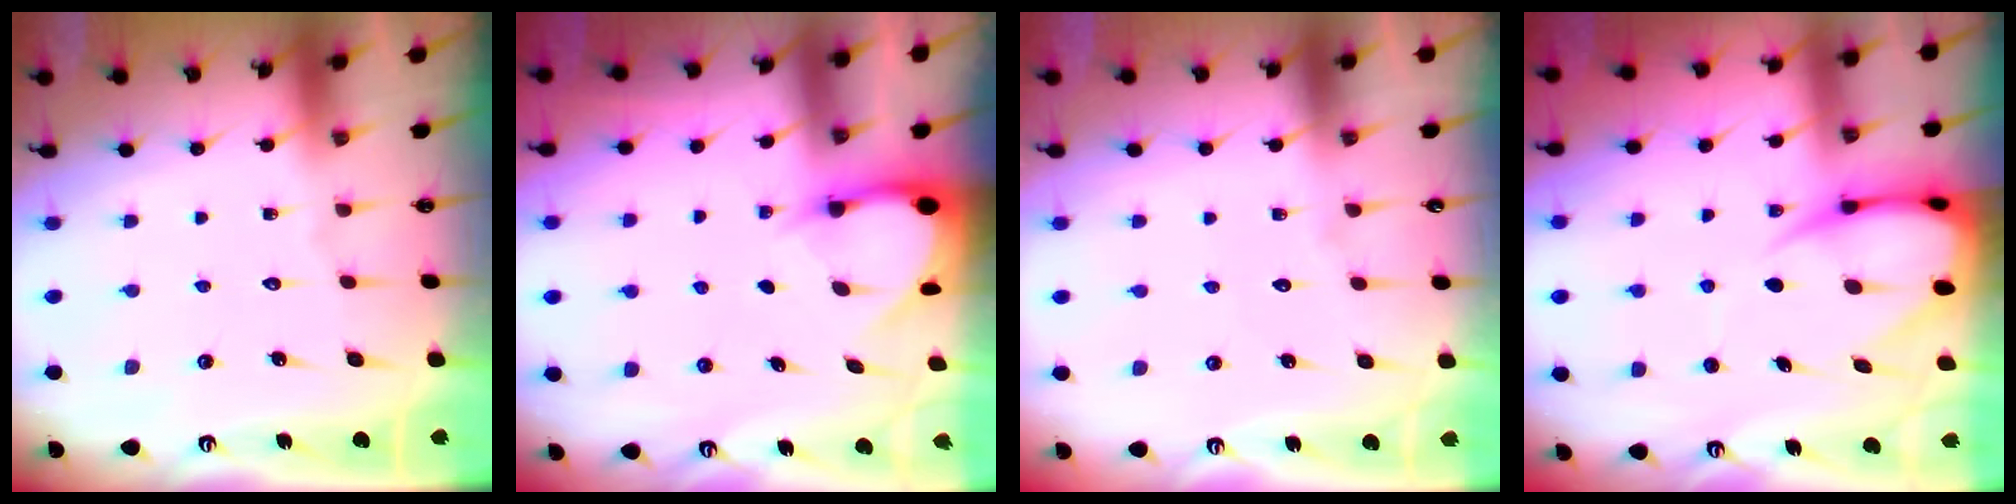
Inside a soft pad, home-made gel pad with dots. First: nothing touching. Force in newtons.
{"total": 3.1, "press": 3.1, "slide": 0.2}
{"total": 4.0, "press": 4.0, "slide": 0.4}
{"total": 9.0, "press": 8.9, "slide": 1.0}